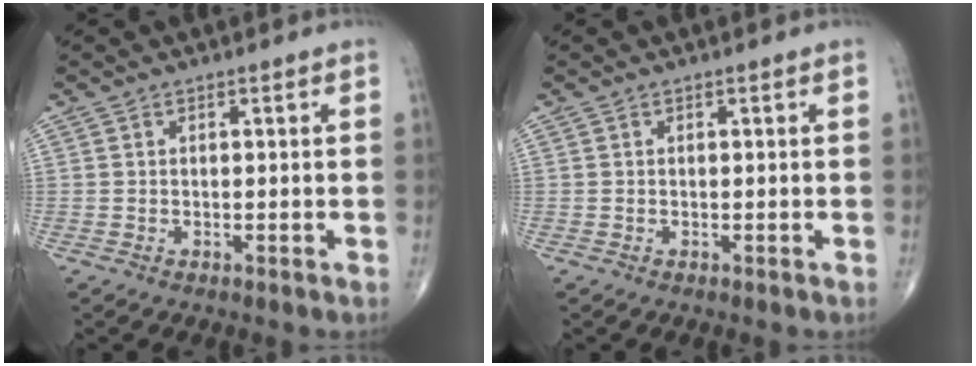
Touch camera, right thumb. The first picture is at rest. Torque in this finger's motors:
{"motor_torque": [-0.02, 0.59, -0.18, -0.06, 0.06]}